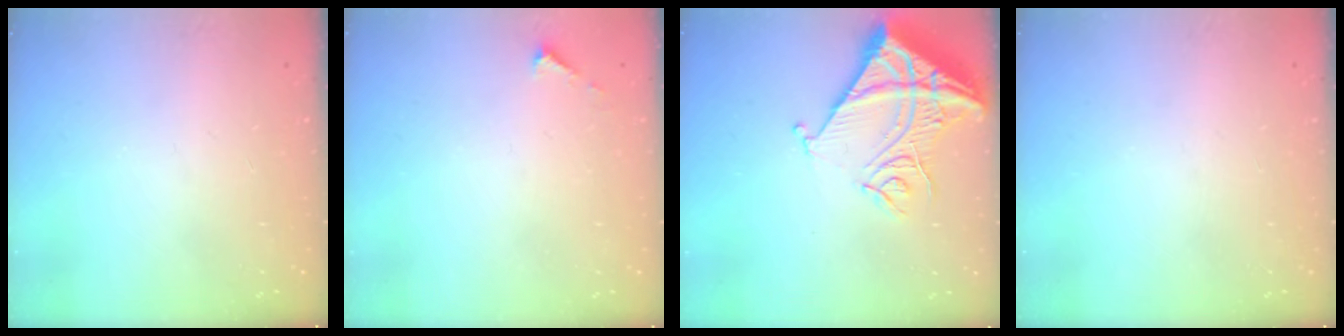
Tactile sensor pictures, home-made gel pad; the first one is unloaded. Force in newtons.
{"total": 2.1, "press": 2.1, "slide": 0.2}
{"total": 16.8, "press": 16.6, "slide": 2.1}
{"total": 0.0}